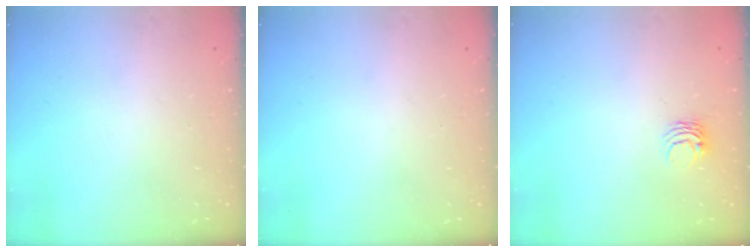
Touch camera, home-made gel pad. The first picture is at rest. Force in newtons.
{"total": 0.0}
{"total": 4.0, "press": 3.9, "slide": 0.2}